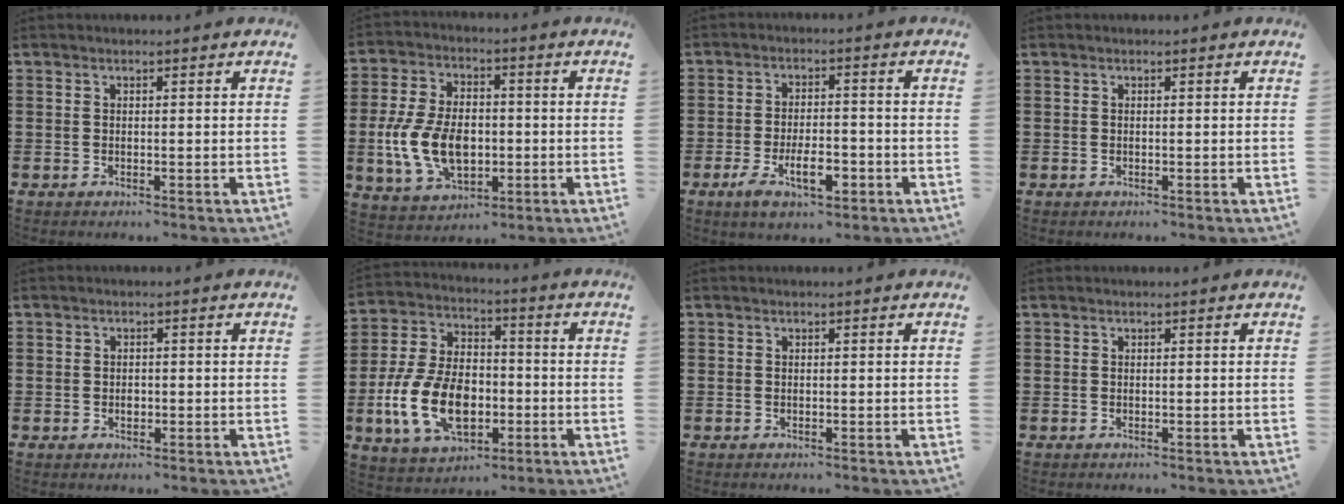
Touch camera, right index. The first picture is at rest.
{"total": 10.9, "force": [-1.8, 6.8, 8.3], "torque": [-0.200, 0.000, -0.035]}
{"total": 7.3, "force": [-3.1, 3.3, 5.7], "torque": [-0.094, -0.006, -0.059]}
{"total": 0.0}
{"total": 1.4, "force": [-0.2, 1.2, 0.7], "torque": [-0.015, 0.004, -0.004]}
{"total": 13.3, "force": [-3.6, 8.1, 9.9], "torque": [-0.241, -0.003, -0.069]}
{"total": 0.0}
{"total": 0.0}